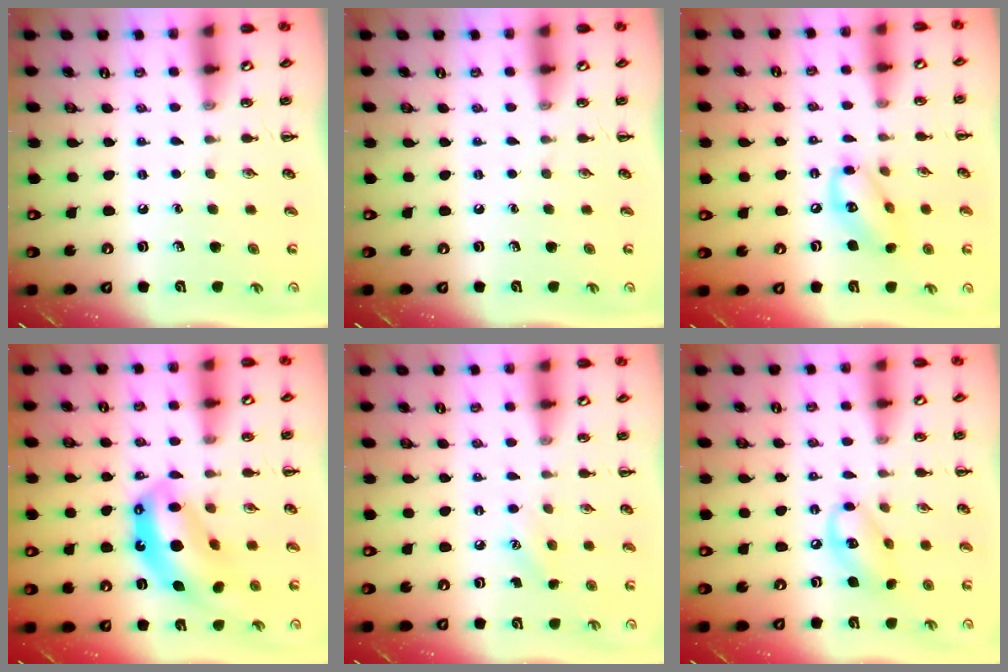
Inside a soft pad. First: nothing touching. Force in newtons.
{"total": 0.0}
{"total": 11.6, "press": 11.4, "slide": 2.1}
{"total": 13.3, "press": 12.8, "slide": 3.7}
{"total": 6.3, "press": 6.1, "slide": 1.7}
{"total": 10.9, "press": 10.7, "slide": 2.1}